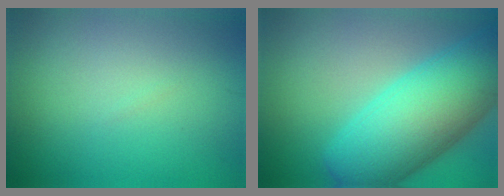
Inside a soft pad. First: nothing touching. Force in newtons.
{"total": 12.0, "press": 12.0, "slide": 0.5}